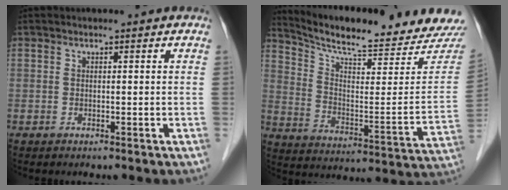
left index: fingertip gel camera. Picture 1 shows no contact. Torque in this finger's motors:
{"motor_torque": [-0.99, -1.15, 0.16, 0.05]}